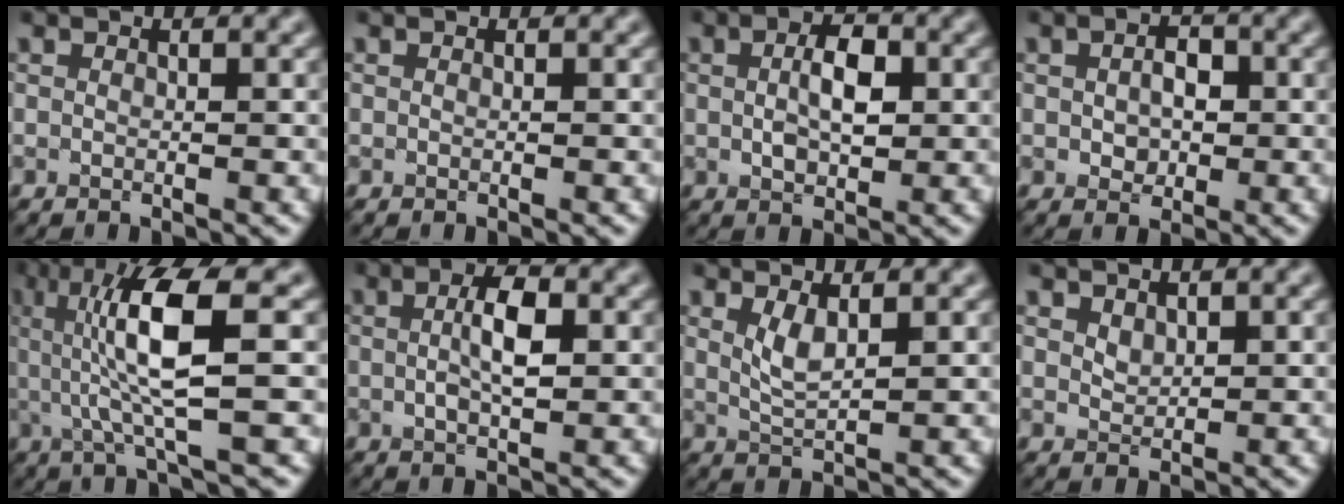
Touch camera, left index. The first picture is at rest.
{"total": 0.0}
{"total": 3.8, "force": [0.4, 2.1, 3.2], "torque": [-0.063, 0.003, 0.006]}
{"total": 2.9, "force": [0.1, 2.0, 2.1], "torque": [-0.038, 0.002, 0.001]}
{"total": 7.9, "force": [1.0, 1.6, 7.7], "torque": [-0.140, -0.001, 0.022]}
{"total": 3.7, "force": [0.4, 1.4, 3.4], "torque": [-0.066, 0.004, 0.004]}
{"total": 2.0, "force": [1.0, 0.5, 1.6], "torque": [-0.034, -0.007, 0.024]}
{"total": 1.0, "force": [0.8, 0.5, 0.4], "torque": [-0.010, -0.001, 0.020]}